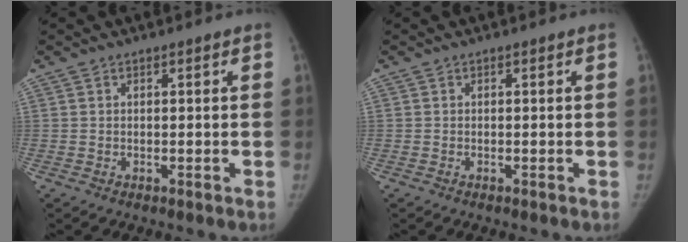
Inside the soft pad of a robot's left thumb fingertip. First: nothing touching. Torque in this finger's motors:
{"motor_torque": [-0.04, 0.04, 0.13, -0.13, 0.00]}